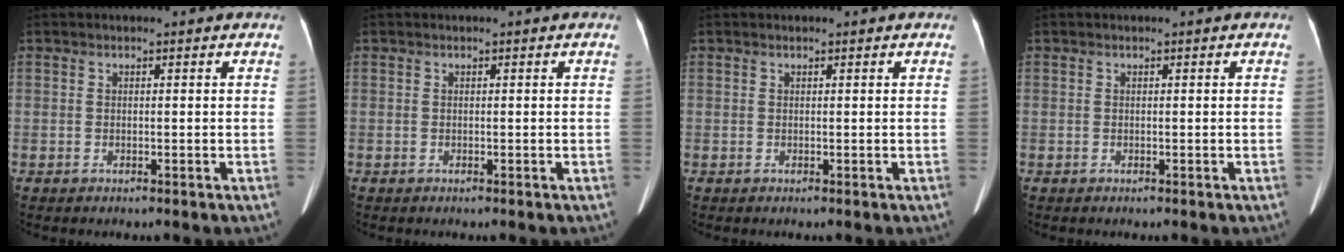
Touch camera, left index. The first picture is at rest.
{"total": 0.0}
{"total": 0.8, "force": [0.6, 0.3, 0.5], "torque": [-0.003, 0.001, 0.005]}
{"total": 0.0}